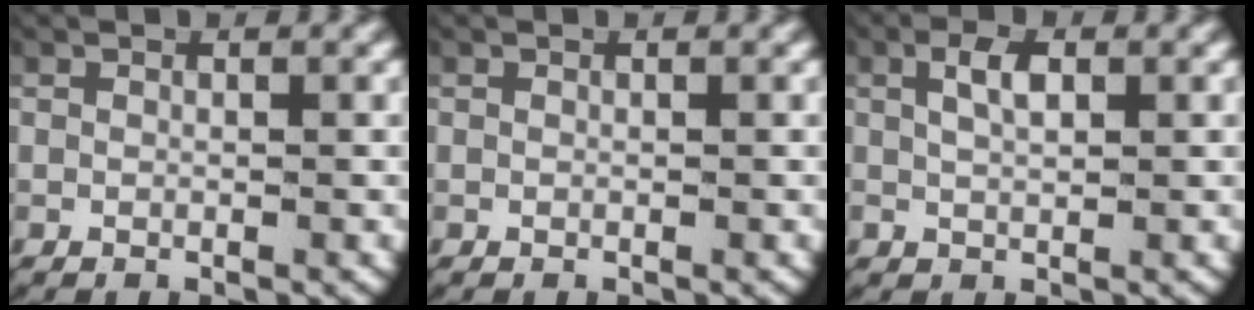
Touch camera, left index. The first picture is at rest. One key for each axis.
{"total": 0.0}
{"total": 2.5, "fx": 0.7, "fy": 1.2, "fz": 2.0, "tx": -0.033, "ty": 0.001, "tz": 0.016}